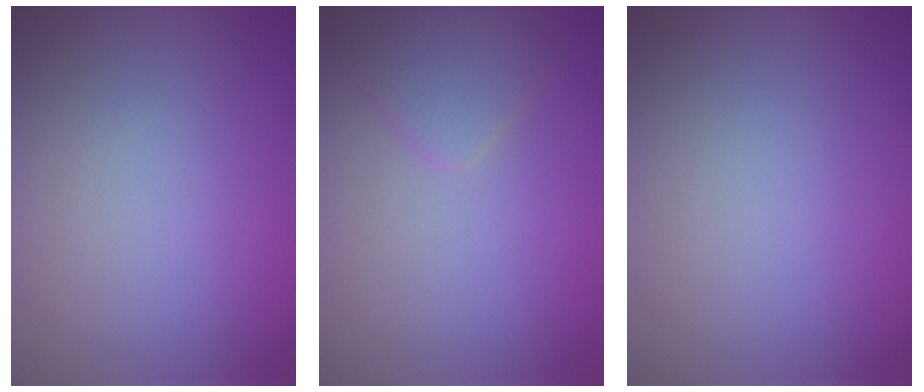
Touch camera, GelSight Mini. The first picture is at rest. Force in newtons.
{"total": 2.3, "press": 2.2, "slide": 0.2}
{"total": 0.0}